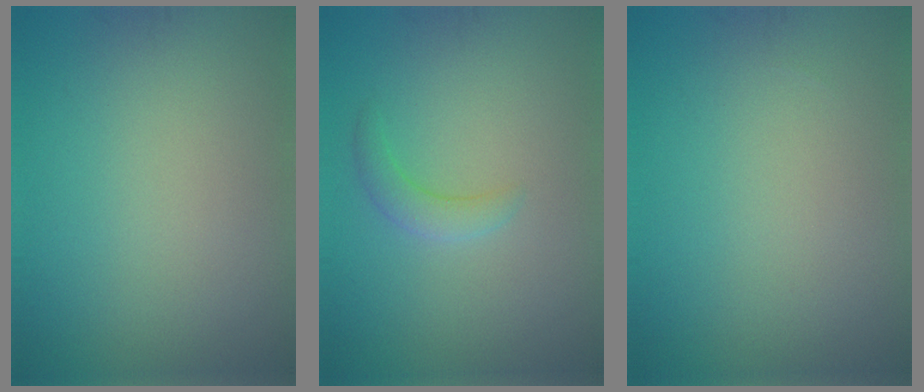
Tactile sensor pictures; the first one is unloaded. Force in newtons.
{"total": 1.8, "press": 1.8, "slide": 0.1}
{"total": 0.0}